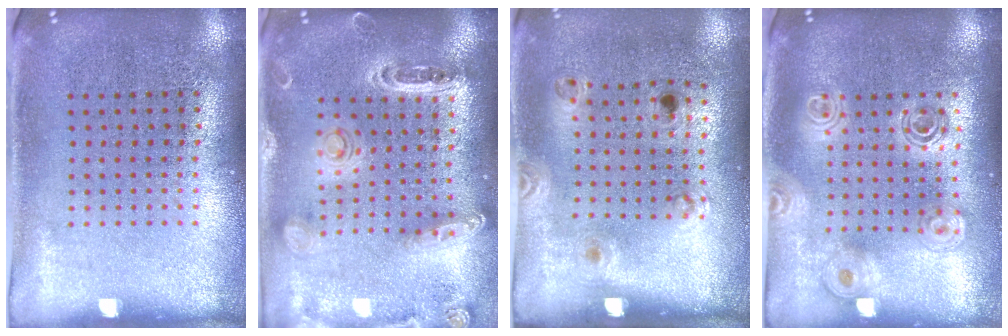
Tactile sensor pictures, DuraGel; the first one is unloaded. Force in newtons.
{"total": 1.3, "press": 1.3, "slide": 0.1}
{"total": 1.2, "press": 0.7, "slide": 1.0}
{"total": 1.7, "press": 1.5, "slide": 0.8}